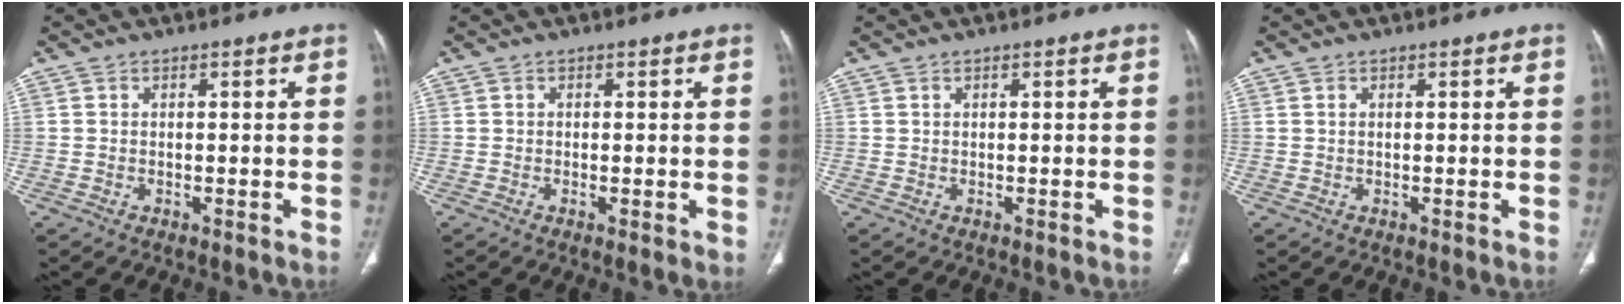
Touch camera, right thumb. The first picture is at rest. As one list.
[{"total": 1.5, "force": [-0.2, 0.4, 1.4], "torque": [-0.032, -0.006, -0.006]}, {"total": 0.0}, {"total": 0.0}]